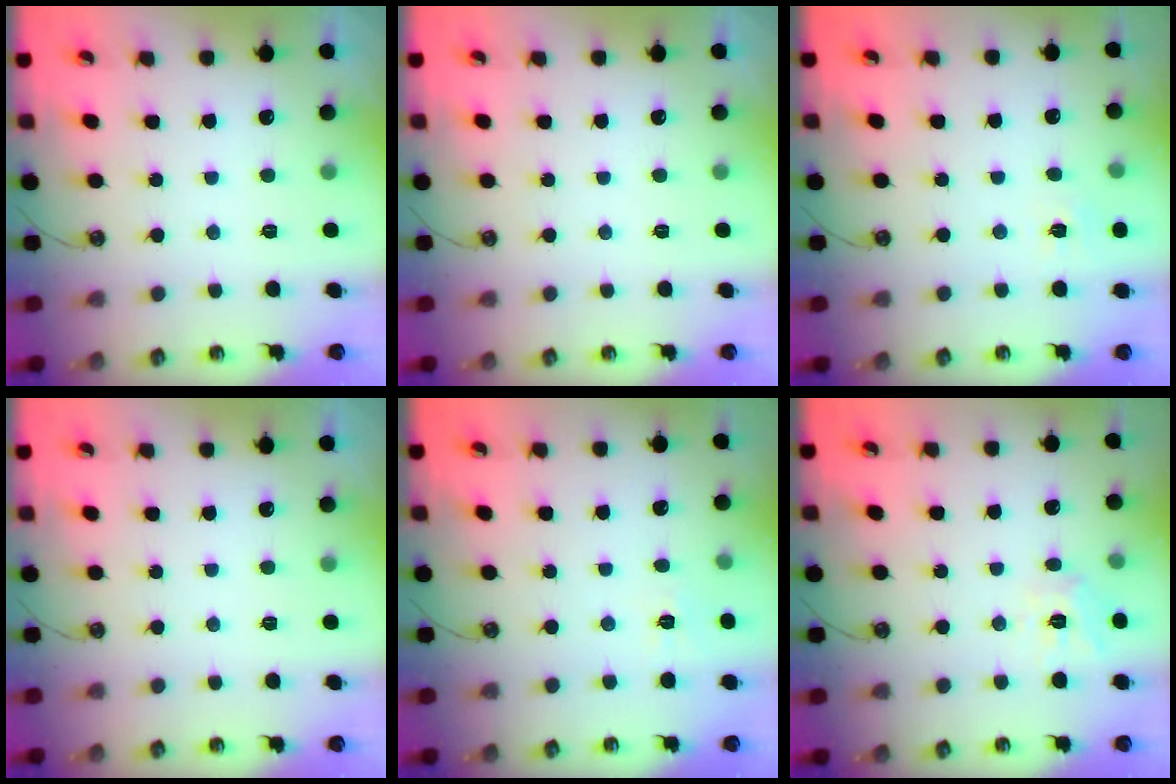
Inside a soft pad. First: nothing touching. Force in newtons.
{"total": 0.0}
{"total": 5.5, "press": 5.5, "slide": 0.7}
{"total": 0.0}
{"total": 3.4, "press": 3.4, "slide": 0.6}
{"total": 9.8, "press": 9.8, "slide": 0.5}